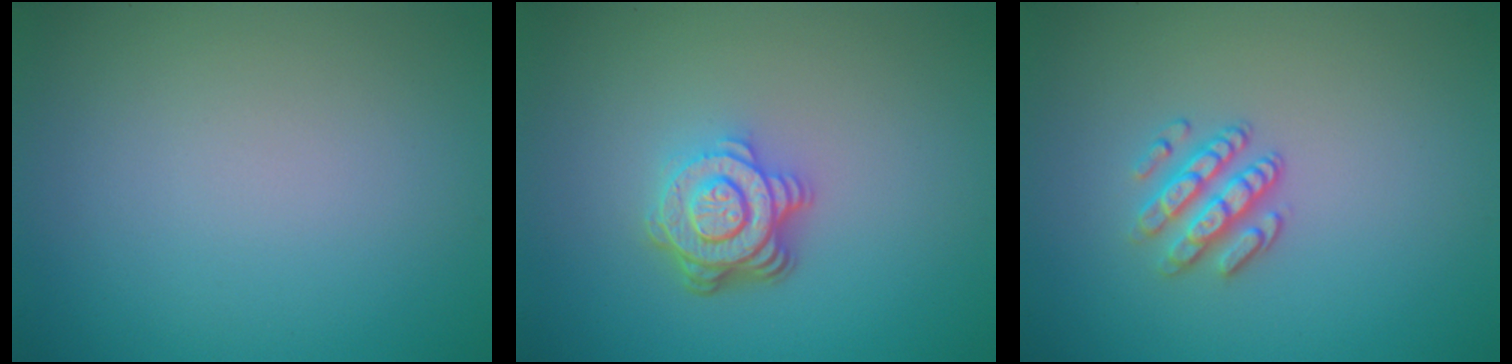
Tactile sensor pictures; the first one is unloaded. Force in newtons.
{"total": 4.7, "press": 3.4, "slide": 3.3}
{"total": 2.7, "press": 2.4, "slide": 1.2}